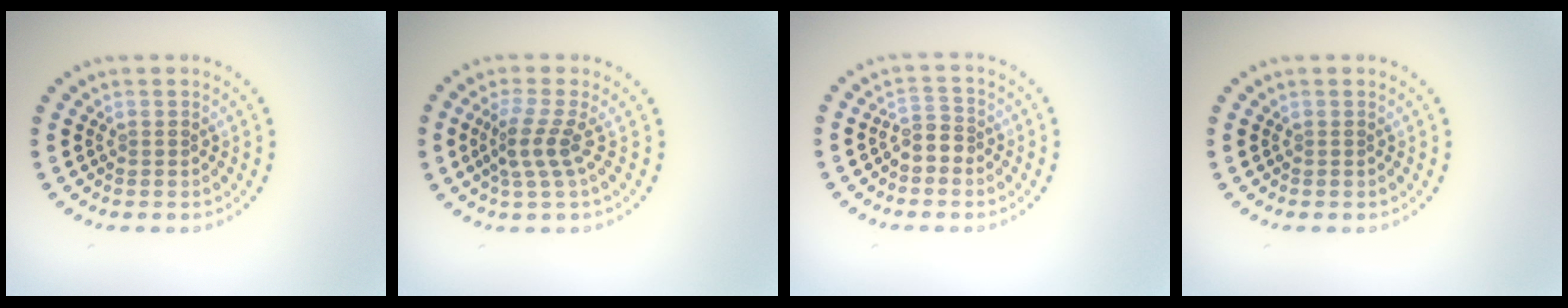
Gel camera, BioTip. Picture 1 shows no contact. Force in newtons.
{"total": 2.6, "press": 1.9, "slide": 1.8}
{"total": 1.9, "press": 1.6, "slide": 1.0}
{"total": 0.0}